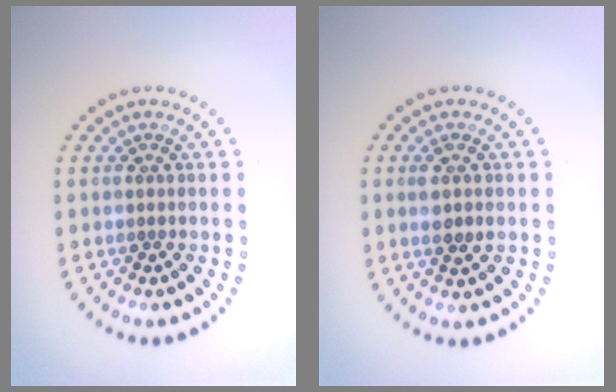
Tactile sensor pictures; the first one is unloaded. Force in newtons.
{"total": 1.4, "press": 1.3, "slide": 0.5}